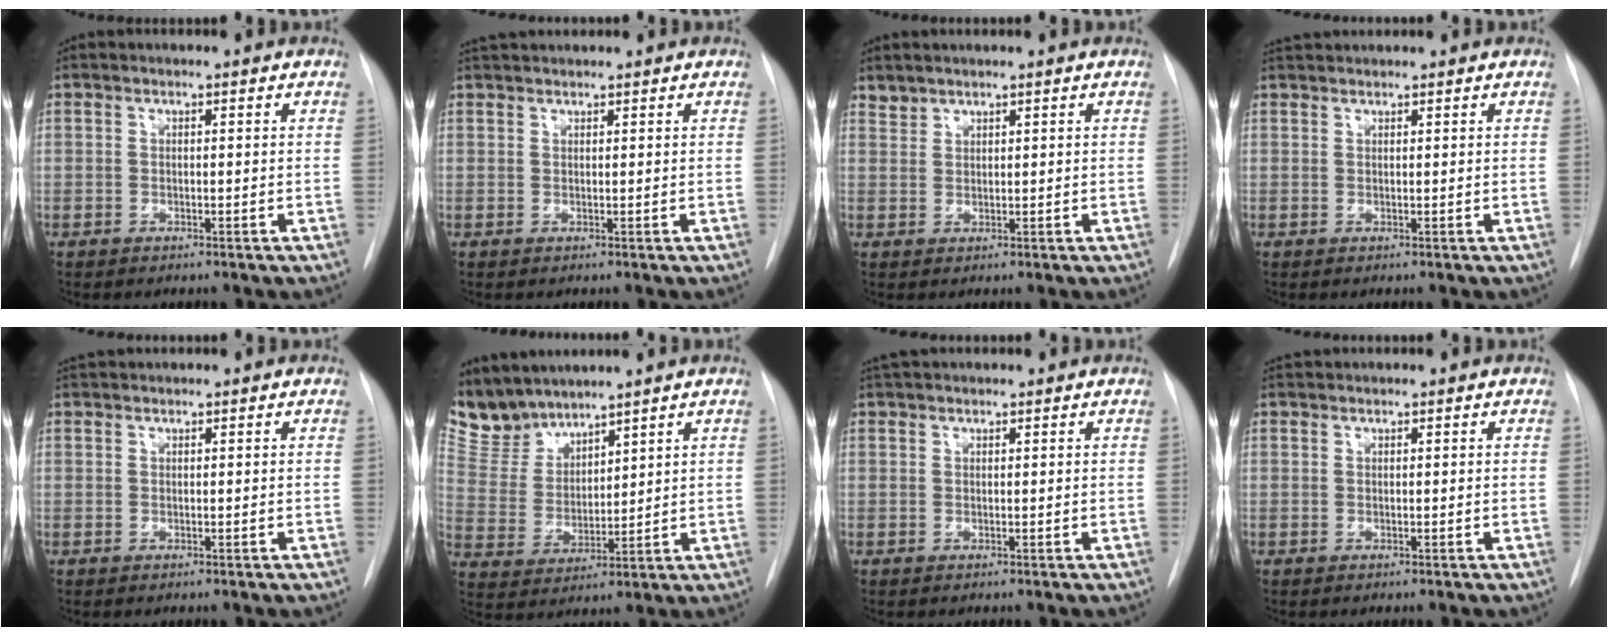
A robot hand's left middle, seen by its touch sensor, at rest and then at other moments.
{"total": 3.4, "force": [3.2, 0.5, 1.0], "torque": [-0.009, 0.035, 0.055]}
{"total": 1.5, "force": [1.4, 0.4, -0.2], "torque": [0.006, 0.005, 0.028]}
{"total": 2.7, "force": [2.6, 0.3, 0.6], "torque": [-0.005, 0.031, 0.047]}
{"total": 2.0, "force": [2.0, 0.2, 0.4], "torque": [-0.005, 0.027, 0.037]}
{"total": 7.9, "force": [7.6, 2.1, 0.7], "torque": [-0.028, 0.006, 0.172]}
{"total": 3.9, "force": [3.6, 0.9, 1.3], "torque": [-0.013, 0.038, 0.059]}
{"total": 1.7, "force": [1.7, 0.1, 0.2], "torque": [-0.004, 0.025, 0.032]}